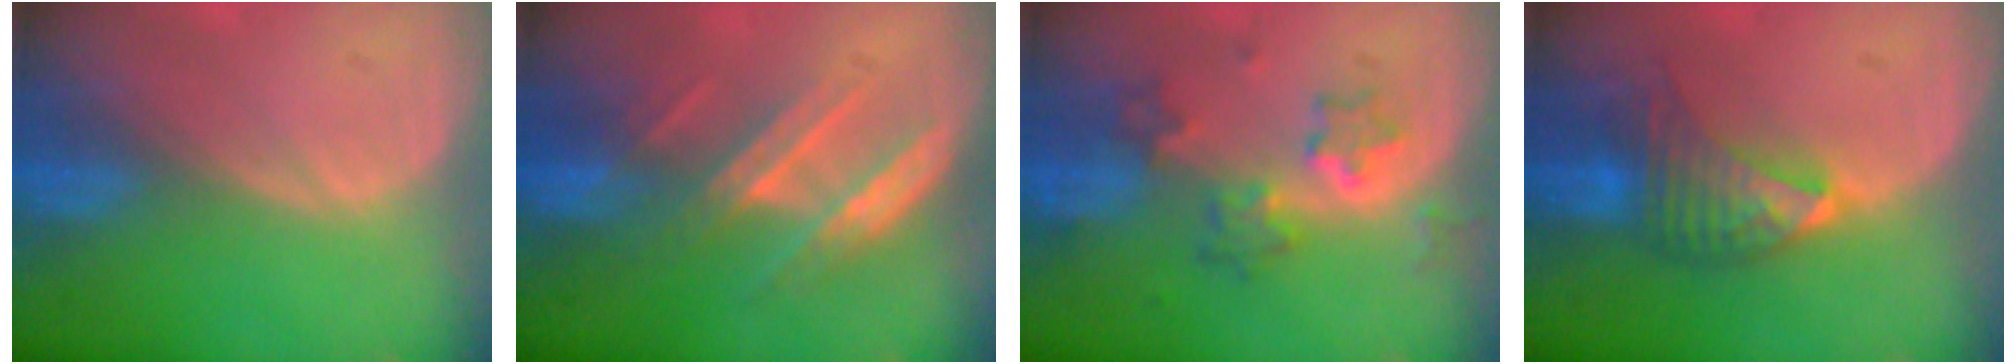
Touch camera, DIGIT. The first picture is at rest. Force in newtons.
{"total": 7.4, "press": 6.7, "slide": 3.3}
{"total": 6.1, "press": 5.8, "slide": 1.8}
{"total": 7.0, "press": 6.7, "slide": 1.9}